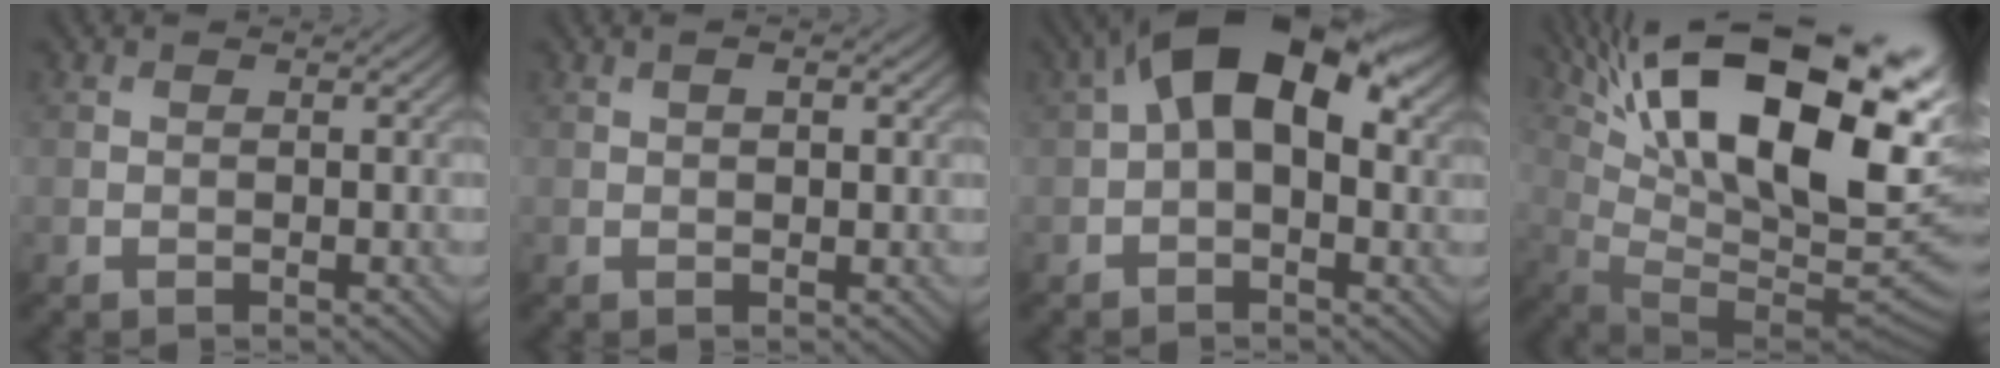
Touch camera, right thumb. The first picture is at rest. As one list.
[{"total": 2.0, "force": [0.8, 0.8, 1.7], "torque": [-0.027, -0.001, 0.016]}, {"total": 12.8, "force": [3.4, 6.9, 10.2], "torque": [-0.172, 0.018, 0.047]}, {"total": 22.1, "force": [9.8, 7.5, 18.3], "torque": [-0.275, 0.040, 0.164]}]